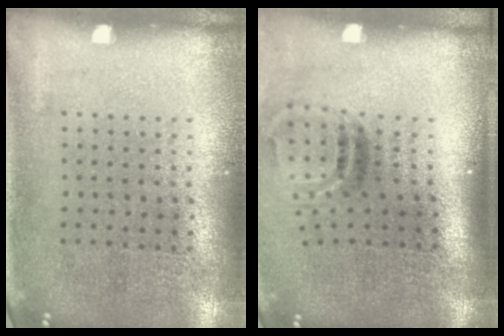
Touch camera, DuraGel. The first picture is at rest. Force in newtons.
{"total": 2.0, "press": 1.3, "slide": 1.6}